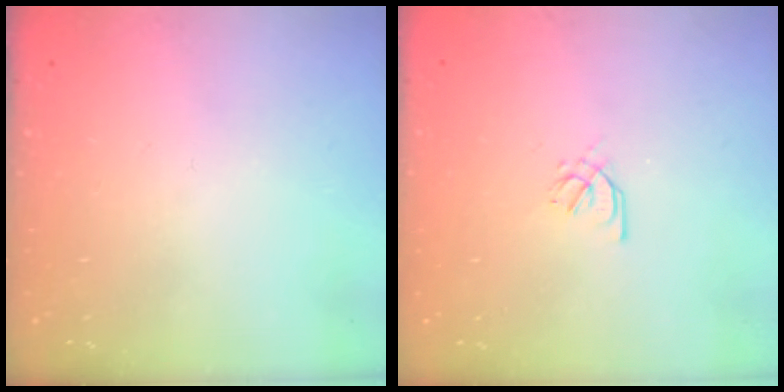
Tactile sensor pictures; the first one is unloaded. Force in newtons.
{"total": 2.6, "press": 2.5, "slide": 0.7}